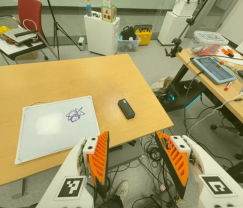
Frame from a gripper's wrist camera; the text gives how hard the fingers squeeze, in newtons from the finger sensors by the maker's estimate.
{"total": 0.0}